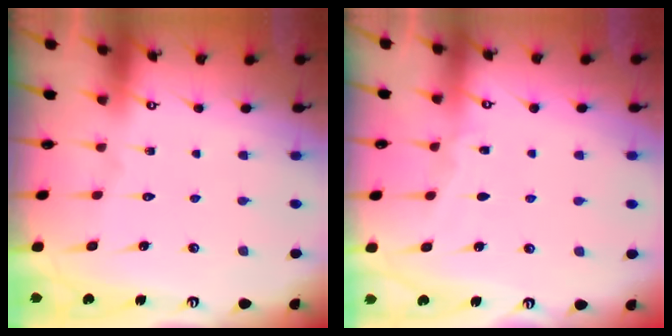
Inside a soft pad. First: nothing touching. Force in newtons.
{"total": 2.8, "press": 2.8, "slide": 0.3}